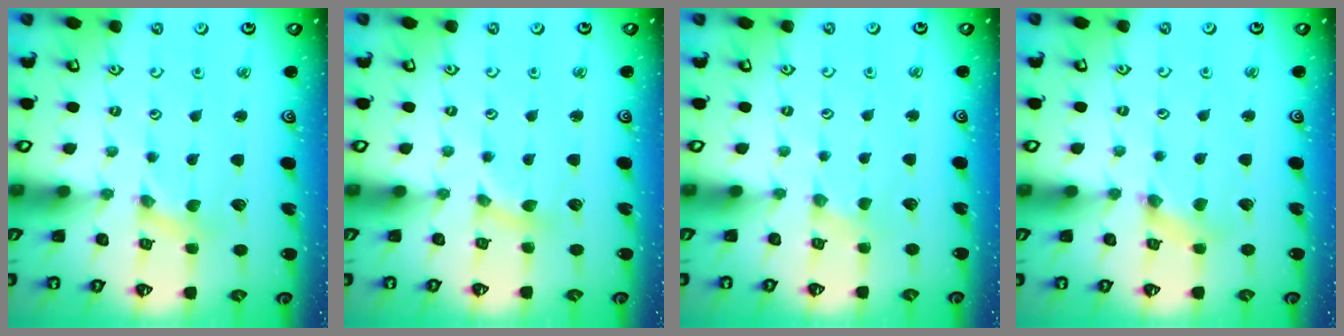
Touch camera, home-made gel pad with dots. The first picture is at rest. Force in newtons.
{"total": 2.9, "press": 2.8, "slide": 0.4}
{"total": 0.0}
{"total": 0.9, "press": 0.9, "slide": 0.2}